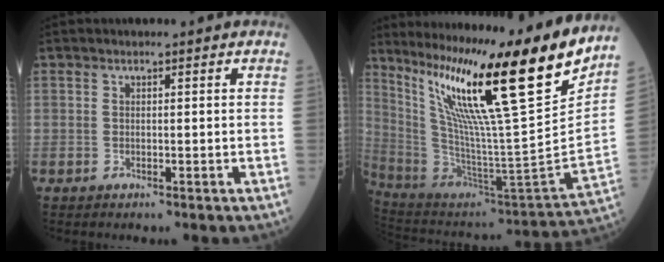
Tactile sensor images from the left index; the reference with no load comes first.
{"total": 27.3, "force": [18.8, -1.5, 19.7], "torque": [-0.324, -0.061, 0.313]}